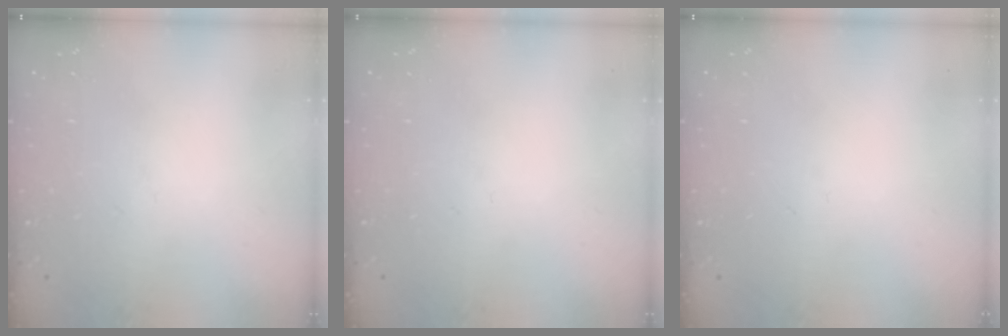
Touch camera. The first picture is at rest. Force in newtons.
{"total": 0.0}
{"total": 0.0}